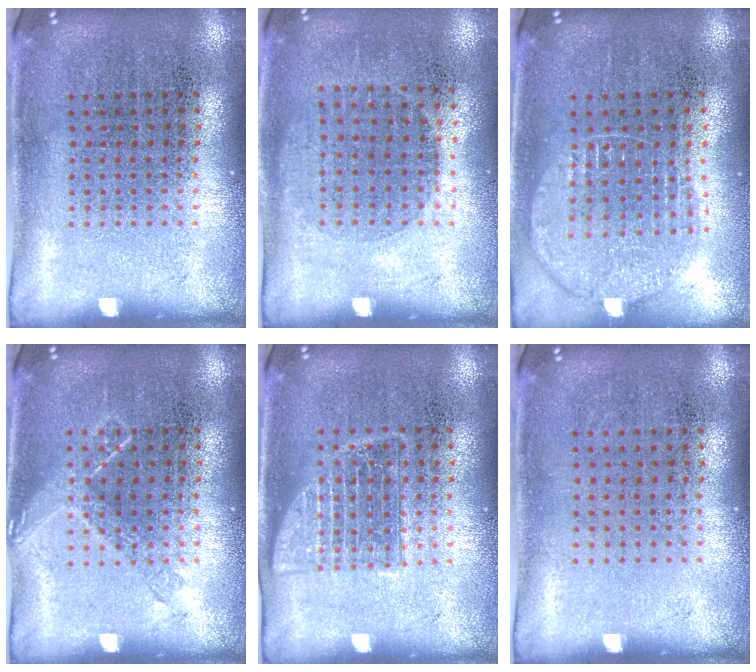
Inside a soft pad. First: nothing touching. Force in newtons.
{"total": 1.0, "press": 0.9, "slide": 0.4}
{"total": 1.1, "press": 1.1, "slide": 0.1}
{"total": 1.8, "press": 1.8, "slide": 0.4}
{"total": 1.2, "press": 1.2, "slide": 0.2}
{"total": 0.0}